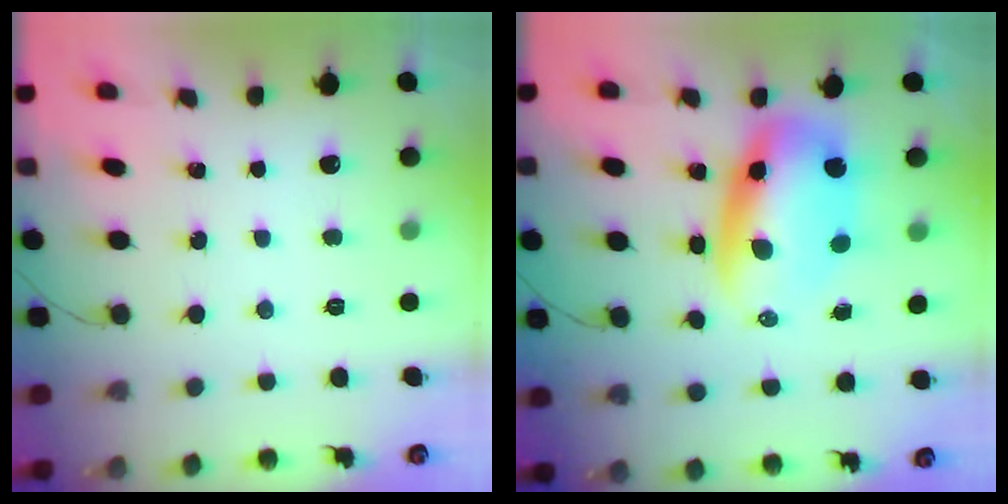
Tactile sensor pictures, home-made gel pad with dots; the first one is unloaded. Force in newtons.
{"total": 10.6, "press": 10.2, "slide": 2.8}